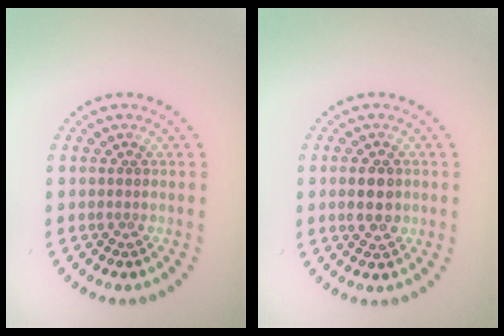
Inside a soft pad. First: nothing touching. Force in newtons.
{"total": 2.7, "press": 2.7, "slide": 0.1}